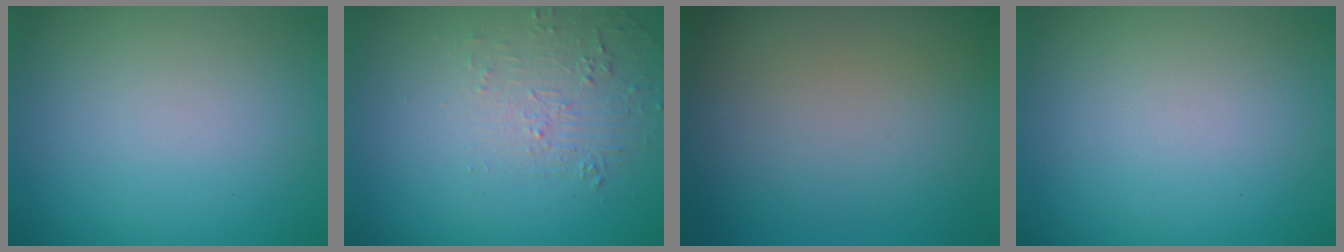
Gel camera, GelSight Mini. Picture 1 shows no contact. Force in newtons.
{"total": 1.9, "press": 0.8, "slide": 1.7}
{"total": 0.0}
{"total": 0.0}